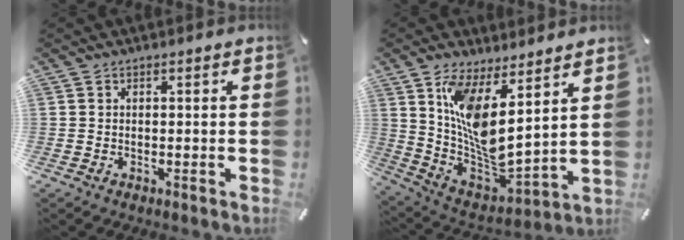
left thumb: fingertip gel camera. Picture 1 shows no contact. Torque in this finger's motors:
{"motor_torque": [2.35, 2.66, 1.45, -1.32, 0.69]}